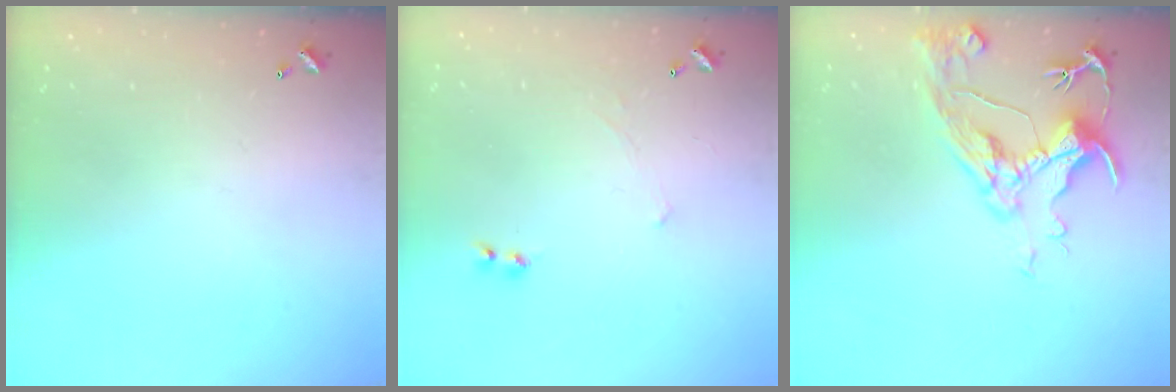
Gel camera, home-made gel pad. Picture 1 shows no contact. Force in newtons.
{"total": 2.3, "press": 2.3, "slide": 0.2}
{"total": 8.7, "press": 8.5, "slide": 1.4}